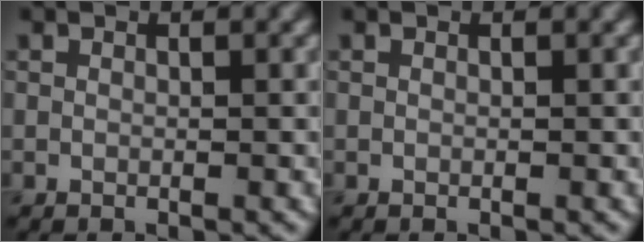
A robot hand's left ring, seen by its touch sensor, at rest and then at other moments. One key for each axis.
{"total": 0.0}